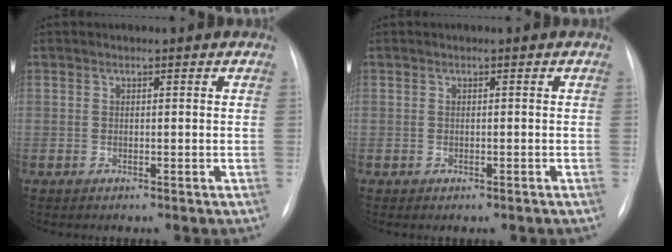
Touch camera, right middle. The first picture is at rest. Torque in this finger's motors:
{"motor_torque": [-0.27, -0.07, 0.02, 0.00]}